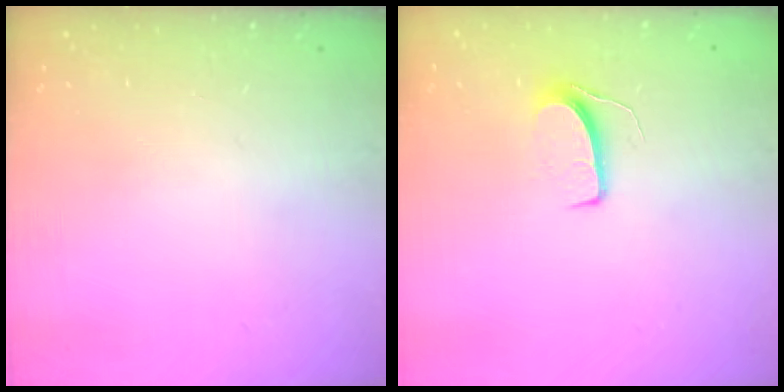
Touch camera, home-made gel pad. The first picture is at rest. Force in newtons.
{"total": 6.6, "press": 6.6, "slide": 0.5}